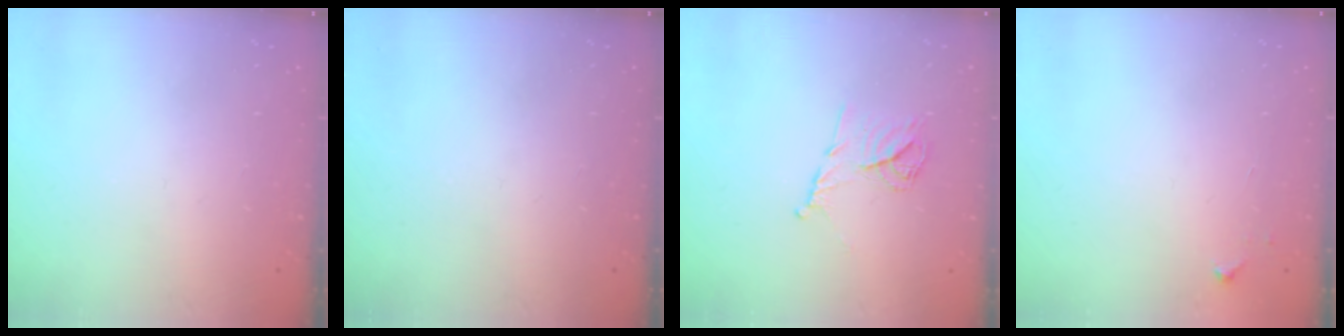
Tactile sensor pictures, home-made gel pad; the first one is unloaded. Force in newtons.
{"total": 0.0}
{"total": 9.8, "press": 9.8, "slide": 0.6}
{"total": 3.3, "press": 3.2, "slide": 0.4}